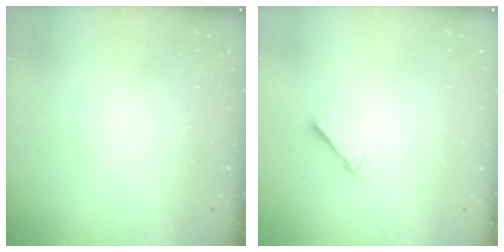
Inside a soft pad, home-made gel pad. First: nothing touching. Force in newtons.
{"total": 1.5, "press": 1.4, "slide": 0.2}